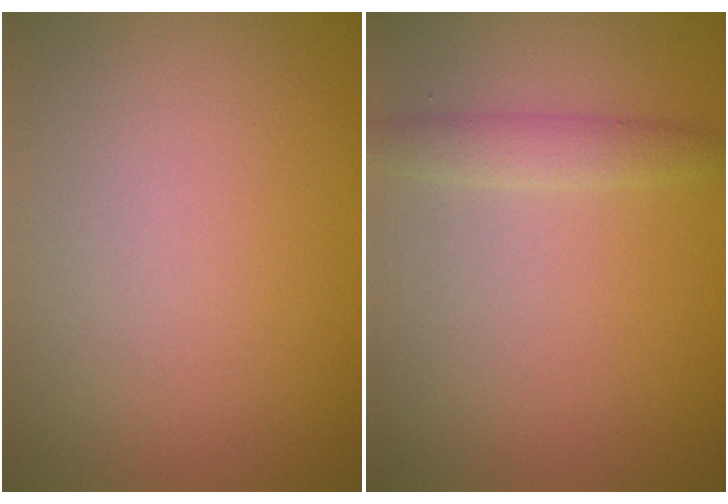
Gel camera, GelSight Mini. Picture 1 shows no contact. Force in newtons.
{"total": 1.9, "press": 1.8, "slide": 0.1}